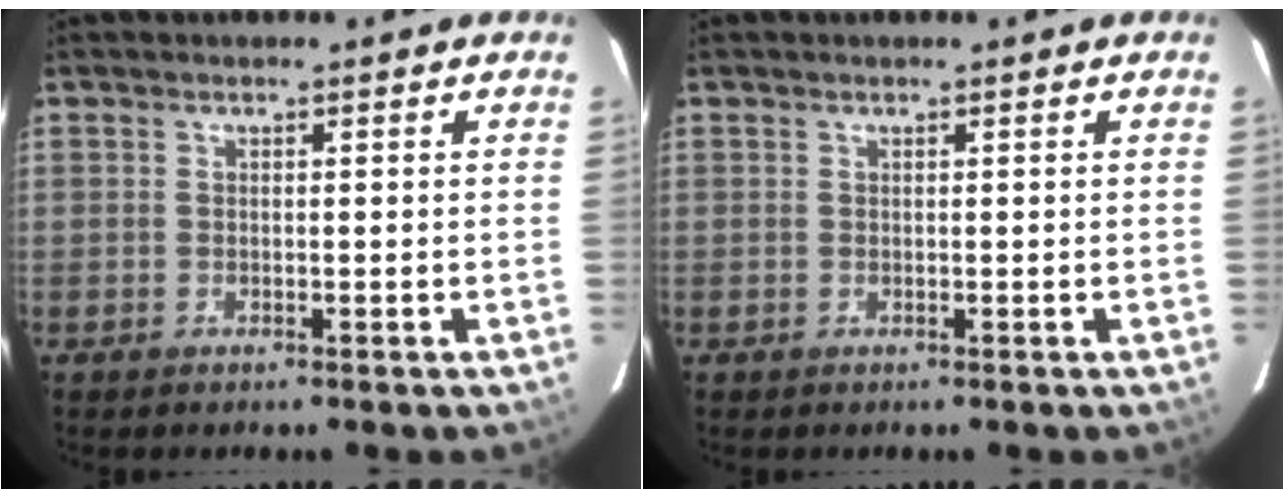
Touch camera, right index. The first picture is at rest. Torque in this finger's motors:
{"motor_torque": [-0.01, 0.01, -0.02, 0.00]}